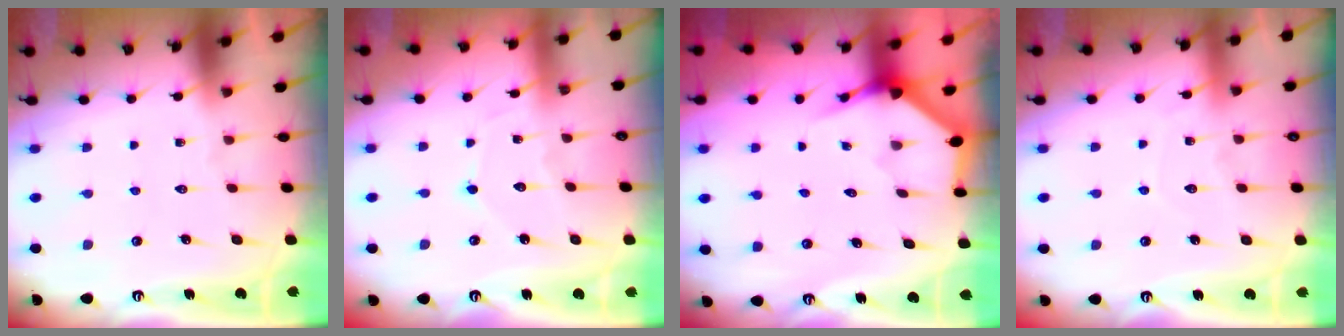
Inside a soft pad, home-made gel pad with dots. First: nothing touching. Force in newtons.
{"total": 5.2, "press": 5.2, "slide": 0.5}
{"total": 3.6, "press": 3.6, "slide": 0.1}
{"total": 6.2, "press": 6.1, "slide": 0.7}